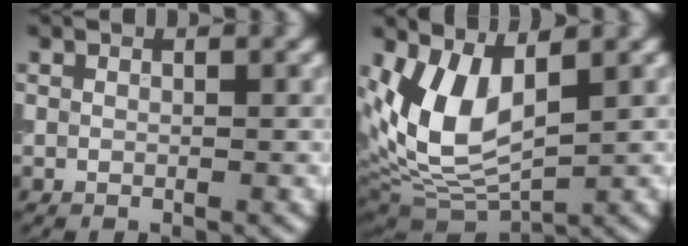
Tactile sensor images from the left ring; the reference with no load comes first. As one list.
[{"total": 7.9, "force": [1.9, 4.2, 6.4], "torque": [-0.142, -0.012, 0.037]}]